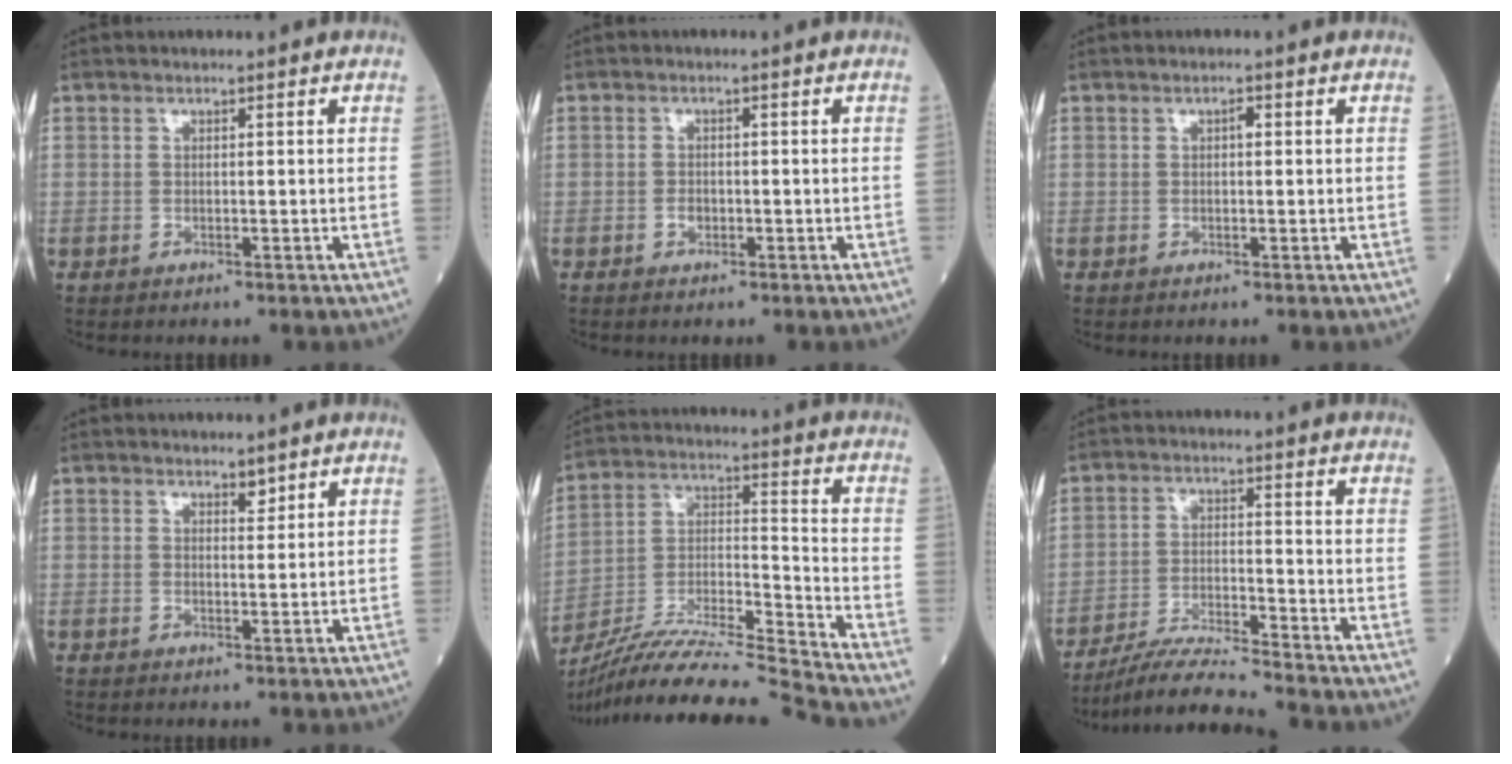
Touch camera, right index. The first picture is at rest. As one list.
[{"total": 1.2, "force": [-0.5, 0.8, 0.8], "torque": [-0.012, 0.005, -0.004]}, {"total": 0.9, "force": [0.1, 0.4, 0.8], "torque": [-0.010, 0.003, 0.000]}, {"total": 1.4, "force": [1.1, 0.4, 0.6], "torque": [-0.010, -0.003, 0.018]}, {"total": 19.4, "force": [-18.0, -2.3, 6.9], "torque": [-0.131, -0.009, -0.314]}, {"total": 7.9, "force": [-7.4, -1.7, 2.3], "torque": [-0.044, -0.015, -0.136]}]